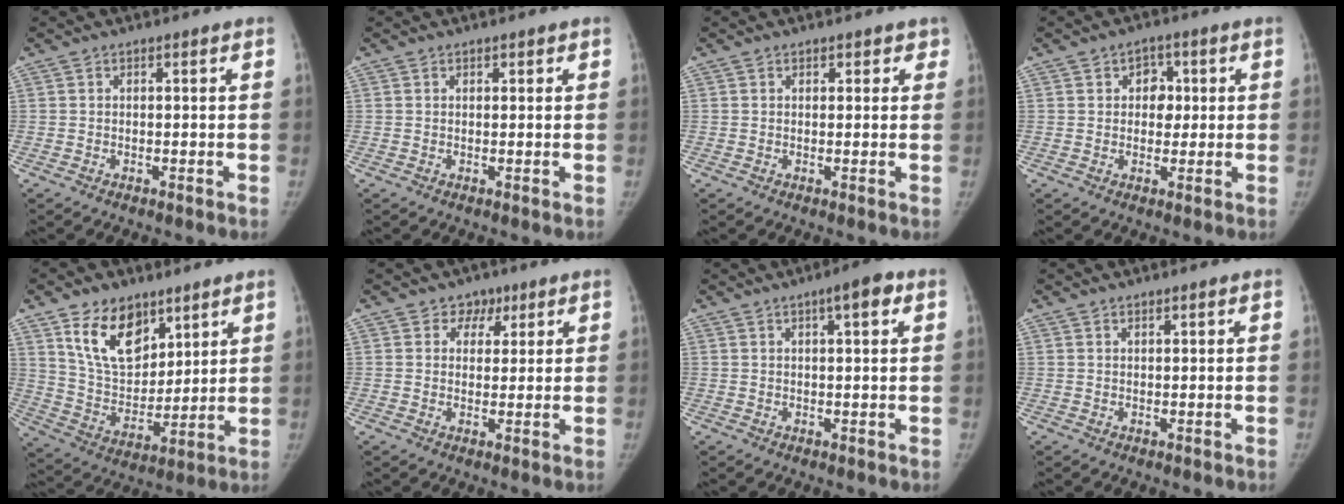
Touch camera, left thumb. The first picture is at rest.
{"total": 0.9, "force": [0.6, 0.5, 0.4], "torque": [0.002, -0.003, 0.005]}
{"total": 2.0, "force": [1.3, 1.4, 0.5], "torque": [0.025, -0.004, 0.009]}
{"total": 4.5, "force": [0.9, 3.6, 2.5], "torque": [-0.002, 0.002, 0.008]}
{"total": 14.6, "force": [8.5, 9.0, 7.8], "torque": [-0.095, -0.052, 0.166]}
{"total": 3.8, "force": [2.1, 3.1, 0.7], "torque": [0.021, -0.006, 0.026]}
{"total": 4.3, "force": [2.0, 1.1, 3.7], "torque": [-0.046, 0.000, 0.024]}
{"total": 0.5, "force": [0.5, 0.1, 0.2], "torque": [0.000, -0.002, 0.009]}